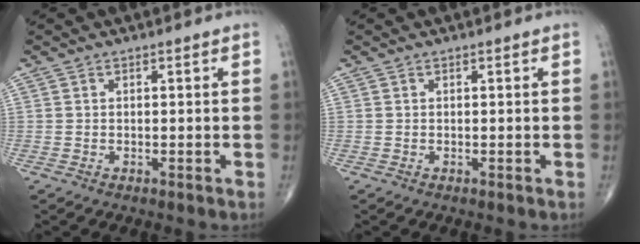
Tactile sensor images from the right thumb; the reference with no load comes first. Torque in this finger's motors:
{"motor_torque": [0.01, 0.01, 0.00, 0.00, 0.00]}